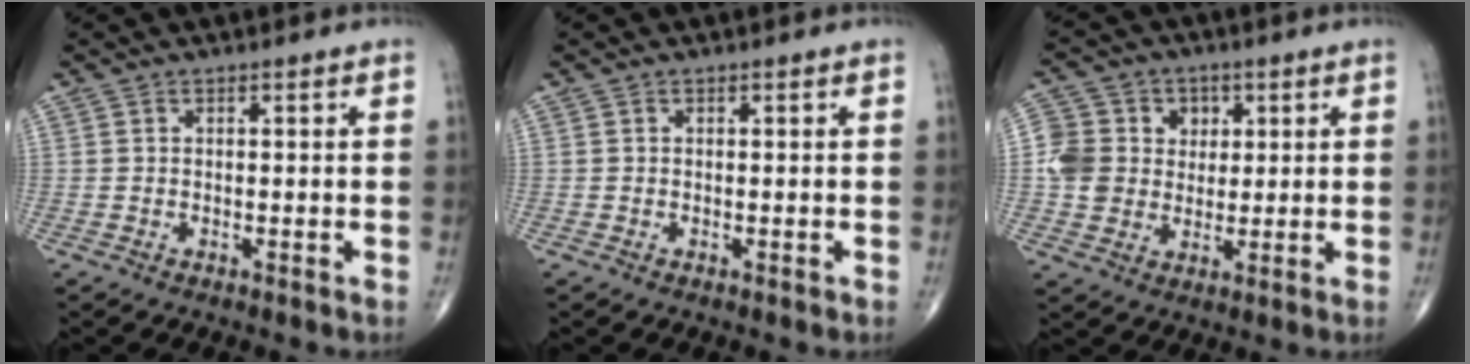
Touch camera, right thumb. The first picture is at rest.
{"total": 0.0}
{"total": 9.8, "force": [1.7, 8.9, 3.7], "torque": [-0.035, 0.006, 0.029]}